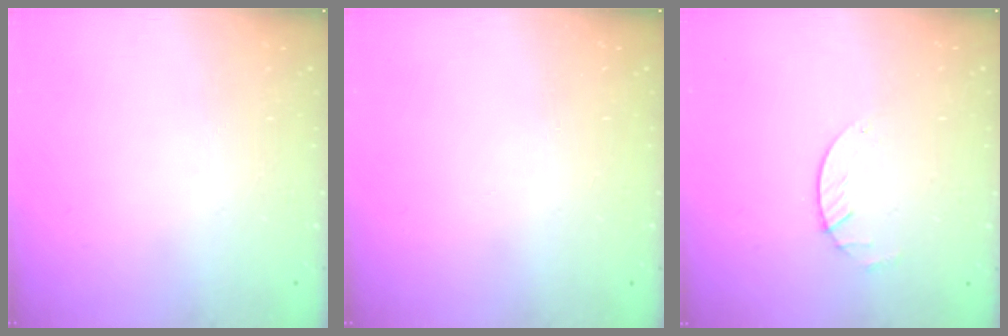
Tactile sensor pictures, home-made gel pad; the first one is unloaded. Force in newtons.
{"total": 0.0}
{"total": 1.8, "press": 1.8, "slide": 0.2}